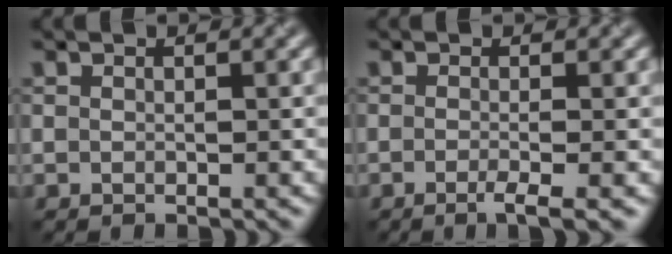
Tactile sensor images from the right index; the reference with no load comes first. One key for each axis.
{"total": 2.6, "fx": -0.9, "fy": 0.6, "fz": 2.3, "tx": -0.032, "ty": -0.007, "tz": -0.018}